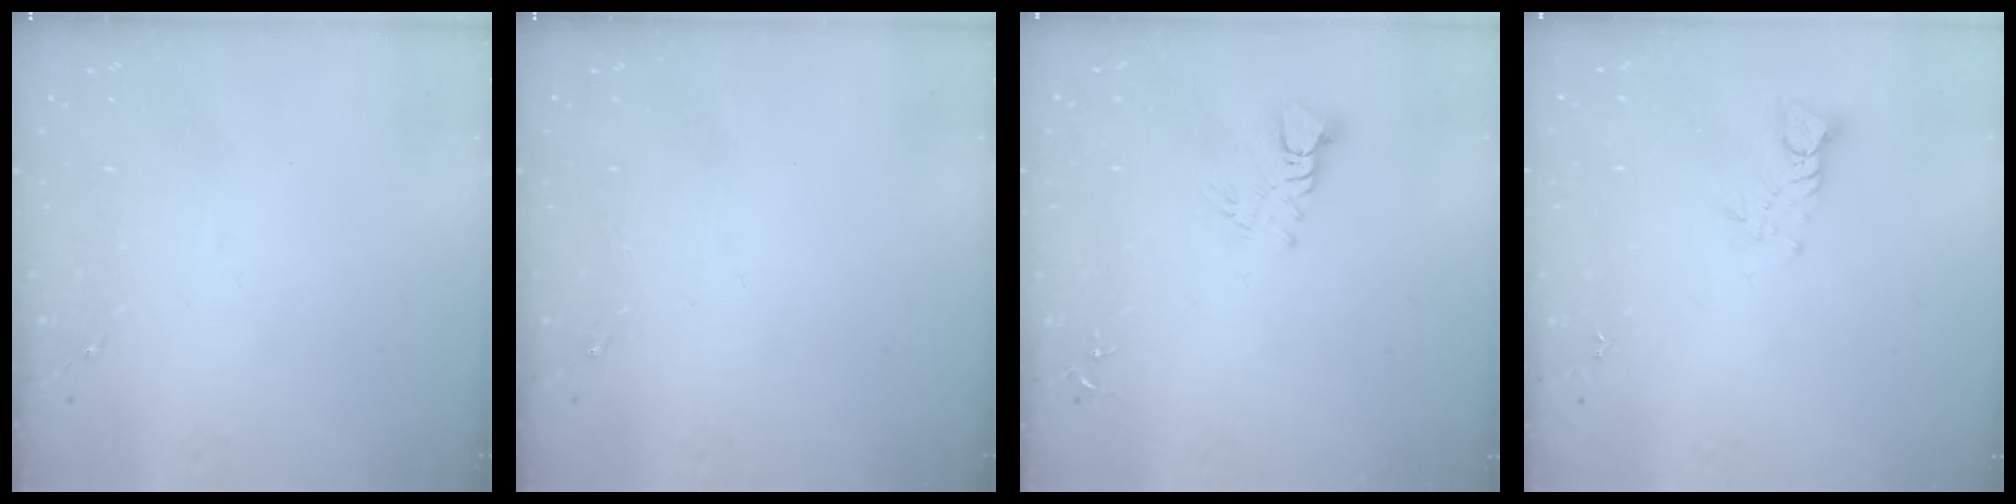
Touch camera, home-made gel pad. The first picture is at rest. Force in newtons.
{"total": 0.0}
{"total": 5.6, "press": 5.6, "slide": 0.6}
{"total": 3.8, "press": 3.7, "slide": 0.3}